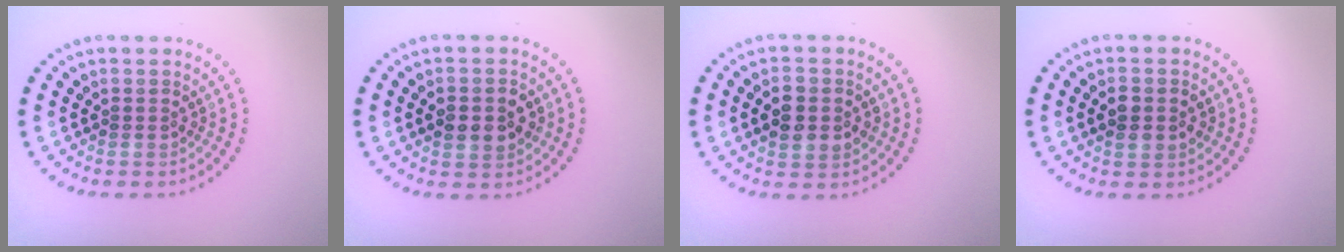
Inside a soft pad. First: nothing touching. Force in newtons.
{"total": 3.6, "press": 3.5, "slide": 0.2}
{"total": 3.9, "press": 3.8, "slide": 0.3}
{"total": 3.1, "press": 3.1, "slide": 0.1}